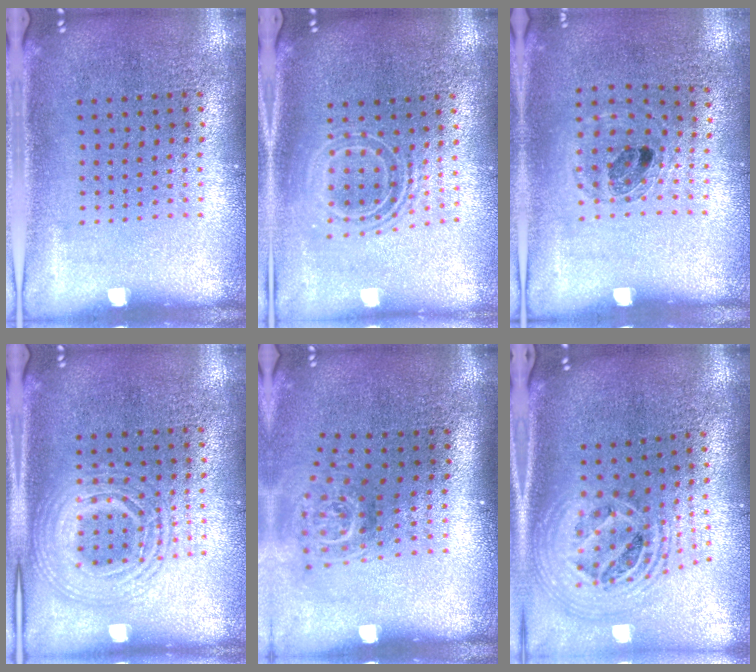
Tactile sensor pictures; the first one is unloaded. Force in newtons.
{"total": 1.7, "press": 1.3, "slide": 1.1}
{"total": 0.8, "press": 0.8, "slide": 0.2}
{"total": 2.6, "press": 2.6, "slide": 0.2}
{"total": 1.8, "press": 1.2, "slide": 1.3}
{"total": 2.5, "press": 1.9, "slide": 1.7}